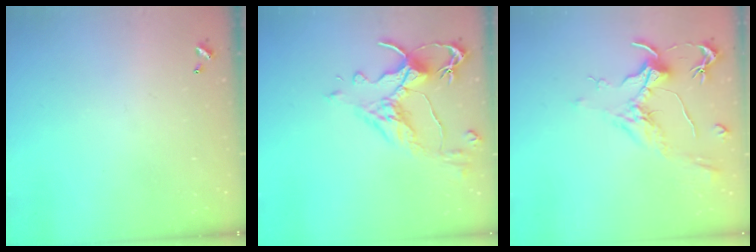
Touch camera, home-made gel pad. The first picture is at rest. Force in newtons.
{"total": 6.2, "press": 6.0, "slide": 1.6}
{"total": 2.1, "press": 2.0, "slide": 0.8}